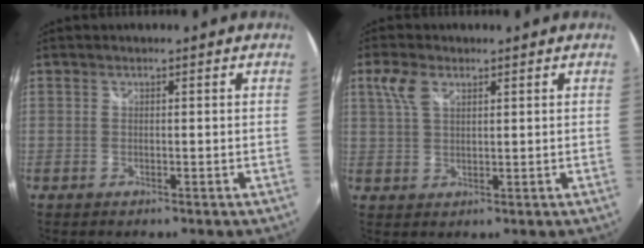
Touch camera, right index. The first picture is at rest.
{"total": 4.6, "force": [2.2, 2.5, 3.2], "torque": [-0.071, 0.011, 0.045]}